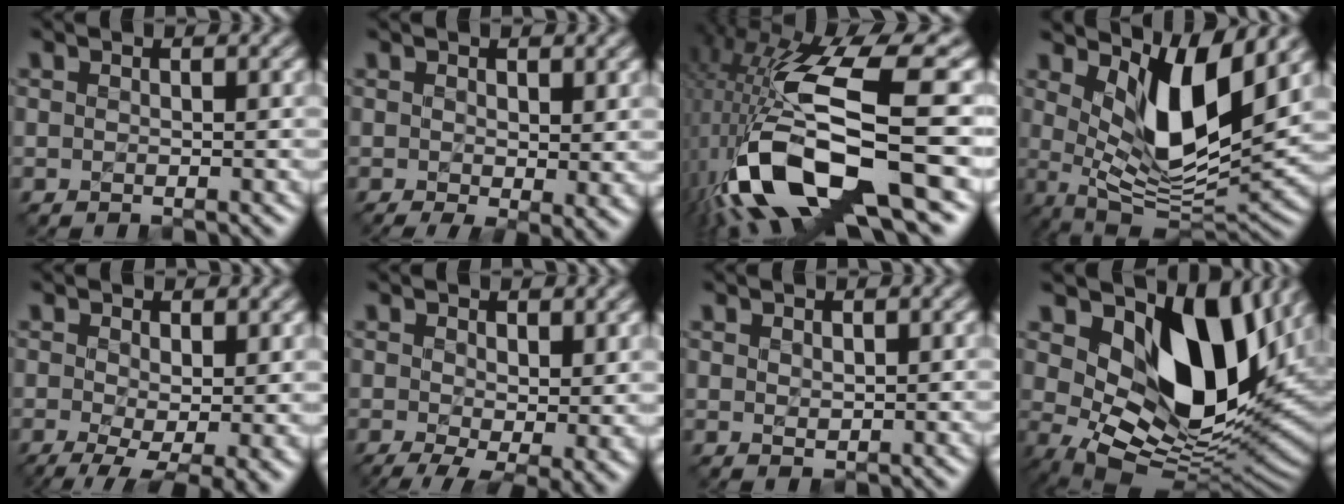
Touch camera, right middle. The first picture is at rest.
{"total": 3.4, "force": [-0.4, 1.4, 3.0], "torque": [-0.045, -0.009, -0.007]}
{"total": 14.3, "force": [-3.5, 5.3, 12.8], "torque": [-0.249, -0.009, -0.054]}
{"total": 8.0, "force": [3.2, 2.8, 6.8], "torque": [-0.120, -0.023, 0.058]}
{"total": 5.8, "force": [-1.6, 2.2, 5.1], "torque": [-0.094, -0.012, -0.017]}
{"total": 6.0, "force": [-1.3, 2.6, 5.3], "torque": [-0.092, -0.015, -0.012]}
{"total": 0.7, "force": [0.6, 0.2, -0.2], "torque": [0.001, 0.000, 0.013]}
{"total": 13.0, "force": [4.0, 7.7, 9.6], "torque": [-0.163, -0.017, 0.078]}